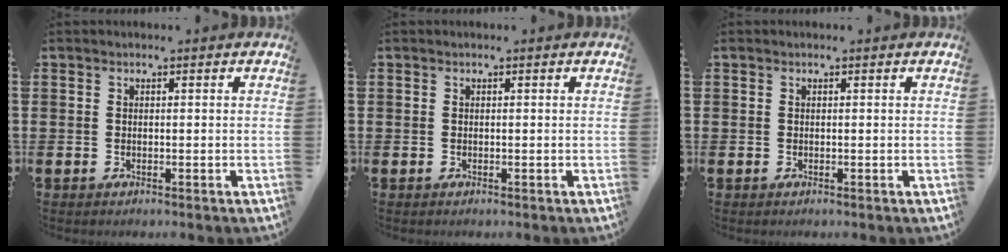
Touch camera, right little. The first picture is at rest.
{"total": 0.0}
{"total": 0.0}